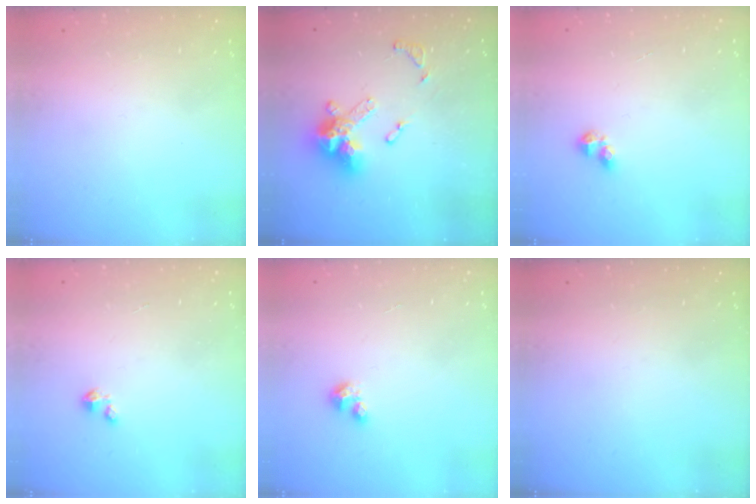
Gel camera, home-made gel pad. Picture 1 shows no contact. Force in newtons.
{"total": 14.7, "press": 14.6, "slide": 1.6}
{"total": 3.3, "press": 3.3, "slide": 0.4}
{"total": 1.4, "press": 1.4, "slide": 0.2}
{"total": 3.5, "press": 3.4, "slide": 0.3}
{"total": 0.0}